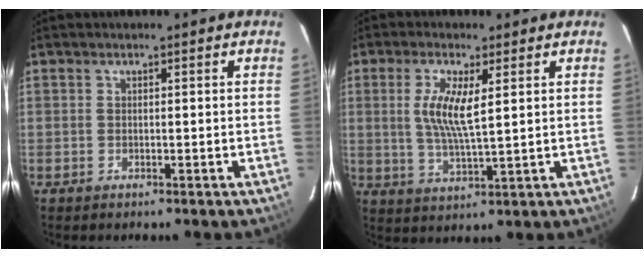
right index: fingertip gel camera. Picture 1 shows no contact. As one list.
[{"total": 7.5, "force": [1.8, 1.7, 7.0], "torque": [-0.141, -0.003, 0.035]}]